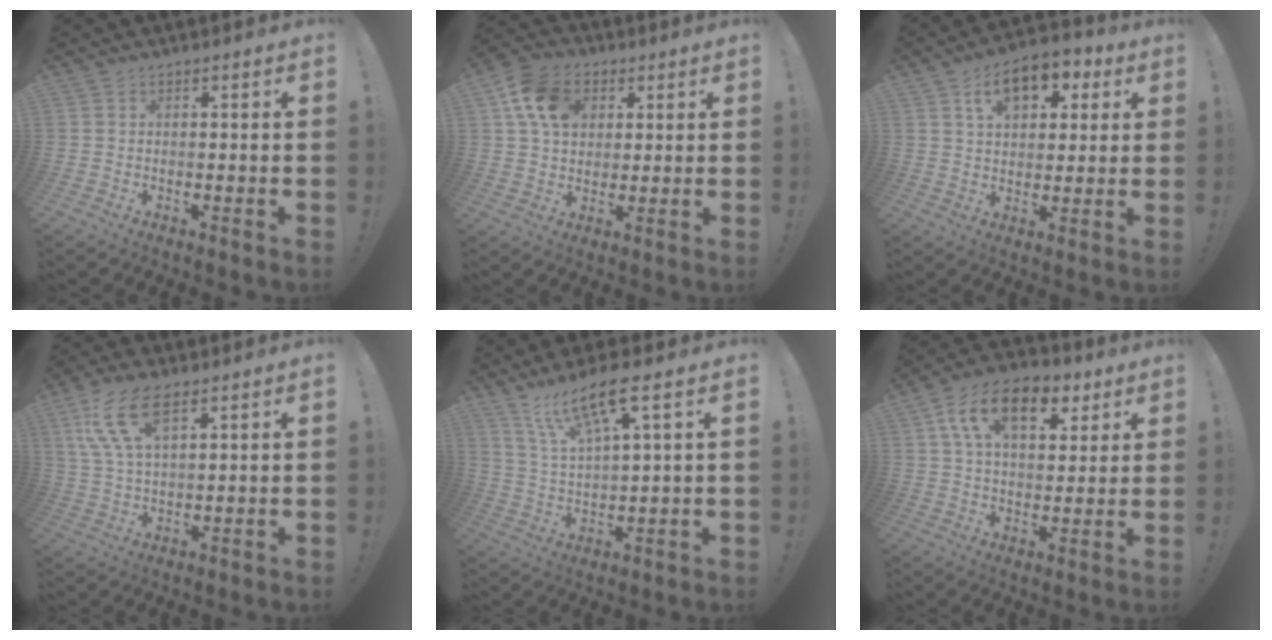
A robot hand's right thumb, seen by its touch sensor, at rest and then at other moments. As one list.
[{"total": 13.0, "force": [4.8, 9.8, 7.0], "torque": [-0.110, -0.002, 0.098]}, {"total": 12.2, "force": [5.7, 7.8, 7.4], "torque": [-0.103, -0.017, 0.104]}, {"total": 12.2, "force": [6.5, 4.6, 9.3], "torque": [-0.182, -0.014, 0.121]}, {"total": 12.3, "force": [7.6, 2.3, 9.3], "torque": [-0.174, -0.030, 0.128]}, {"total": 16.7, "force": [7.6, 9.3, 11.7], "torque": [-0.179, -0.023, 0.133]}]